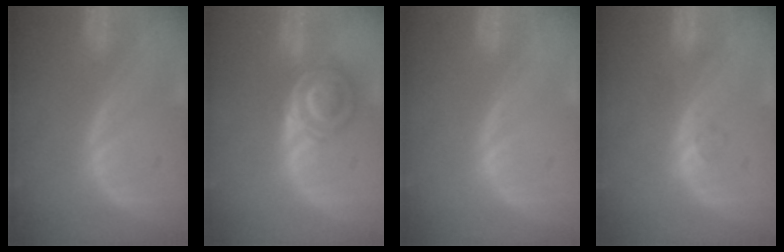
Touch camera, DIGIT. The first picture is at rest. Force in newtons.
{"total": 7.1, "press": 6.0, "slide": 3.8}
{"total": 0.0}
{"total": 1.7, "press": 1.7, "slide": 0.2}